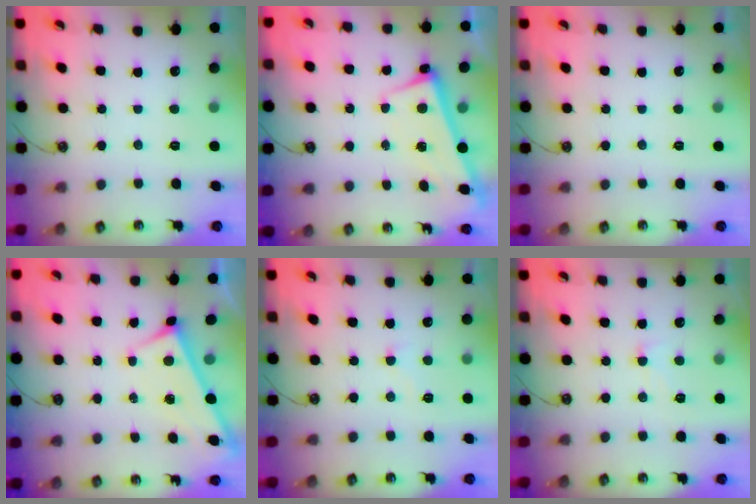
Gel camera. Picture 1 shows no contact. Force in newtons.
{"total": 2.5, "press": 2.4, "slide": 0.5}
{"total": 0.0}
{"total": 3.0, "press": 3.0, "slide": 0.2}
{"total": 2.5, "press": 2.5, "slide": 0.4}
{"total": 1.8, "press": 1.7, "slide": 0.3}